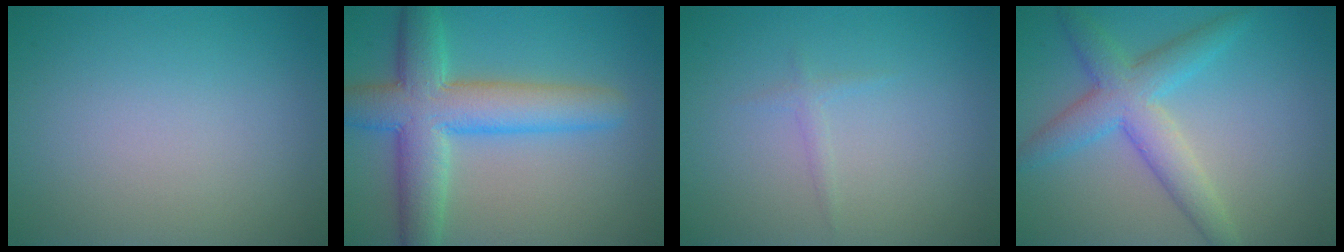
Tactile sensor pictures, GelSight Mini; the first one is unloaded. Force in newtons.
{"total": 8.0, "press": 8.0, "slide": 0.4}
{"total": 0.8, "press": 0.8, "slide": 0.0}
{"total": 5.1, "press": 5.1, "slide": 0.1}